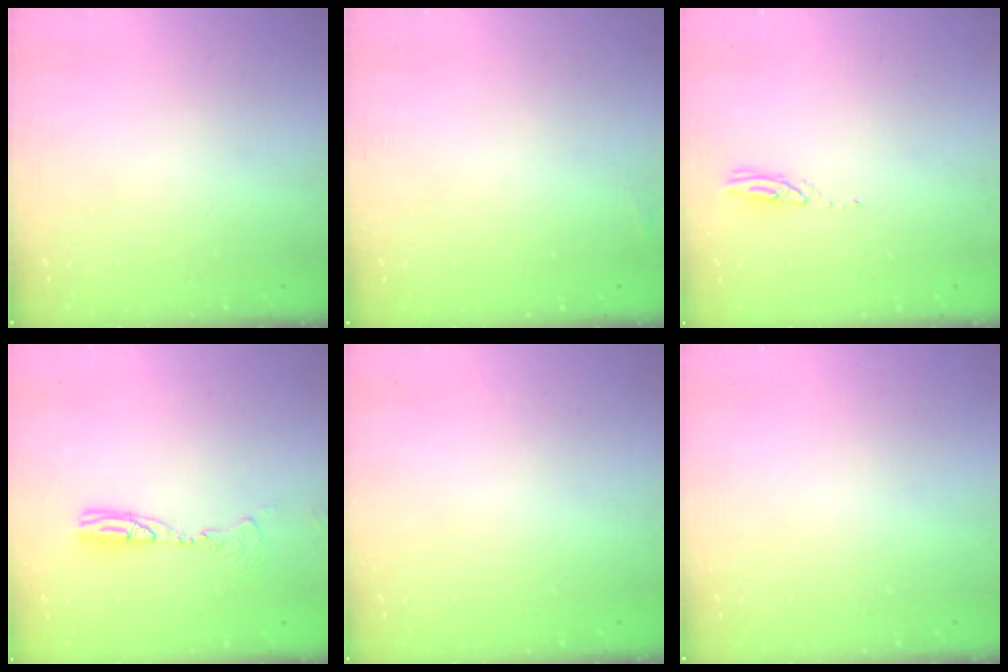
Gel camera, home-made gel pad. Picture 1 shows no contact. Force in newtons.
{"total": 9.7, "press": 4.2, "slide": 8.8}
{"total": 3.0, "press": 3.0, "slide": 0.1}
{"total": 9.2, "press": 9.0, "slide": 2.2}
{"total": 8.9, "press": 3.1, "slide": 8.3}
{"total": 0.0}